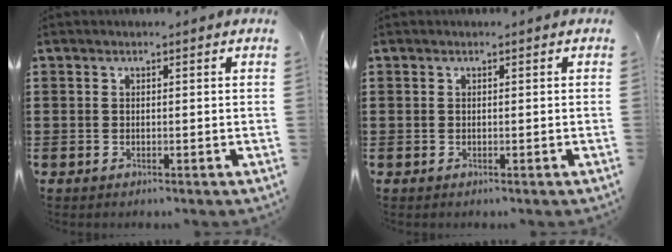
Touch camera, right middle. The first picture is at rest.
{"total": 0.0}